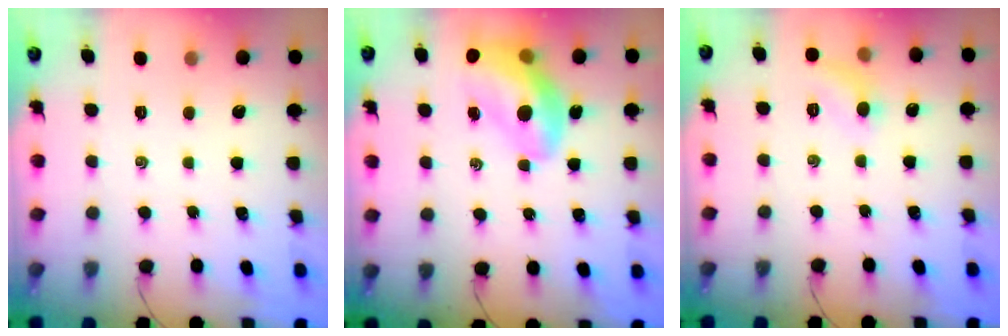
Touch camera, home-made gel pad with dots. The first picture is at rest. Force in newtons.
{"total": 15.0, "press": 14.5, "slide": 3.7}
{"total": 6.8, "press": 6.6, "slide": 1.5}